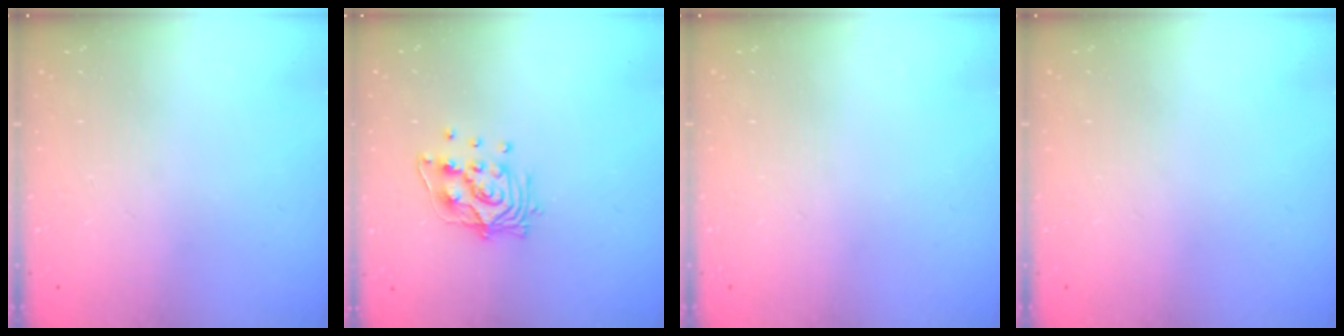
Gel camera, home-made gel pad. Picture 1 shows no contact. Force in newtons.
{"total": 11.2, "press": 11.2, "slide": 0.6}
{"total": 0.0}
{"total": 0.0}